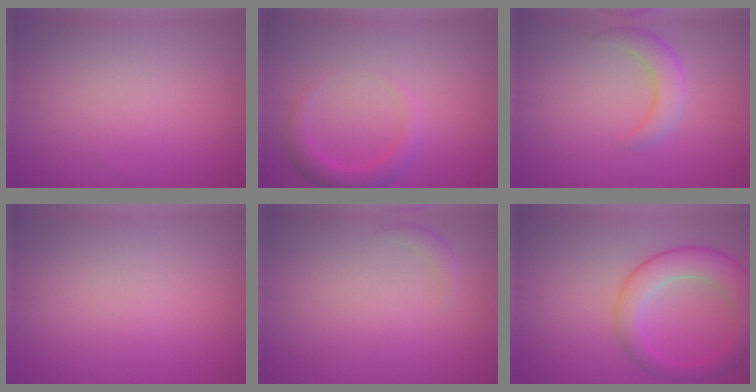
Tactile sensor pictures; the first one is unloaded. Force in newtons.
{"total": 2.6, "press": 2.6, "slide": 0.2}
{"total": 2.9, "press": 2.9, "slide": 0.1}
{"total": 0.0}
{"total": 1.0, "press": 1.0, "slide": 0.1}
{"total": 5.8, "press": 5.8, "slide": 0.3}